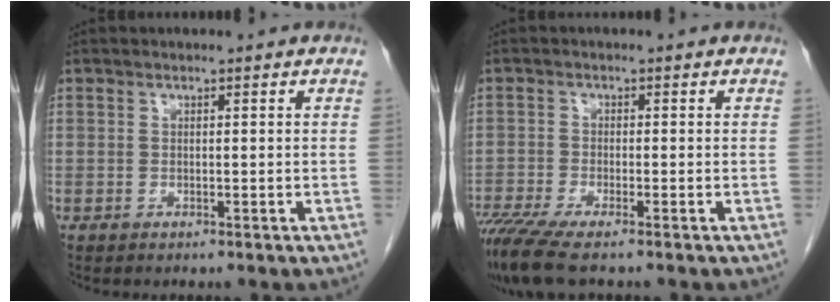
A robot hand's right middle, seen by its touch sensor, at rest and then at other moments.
{"total": 7.0, "force": [-5.4, 0.3, 4.4], "torque": [-0.081, -0.019, -0.098]}